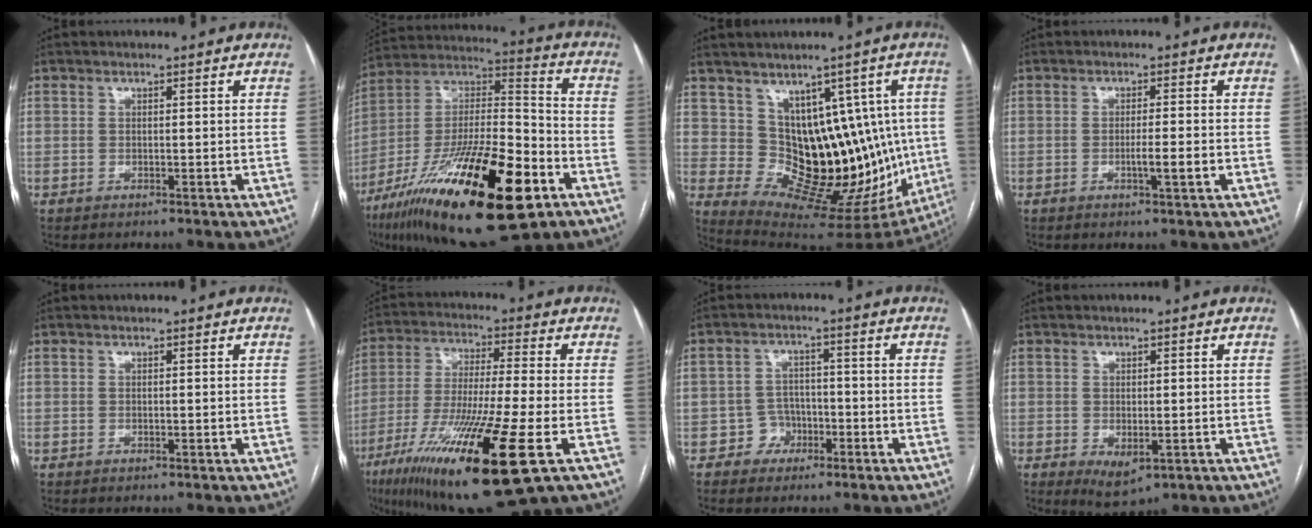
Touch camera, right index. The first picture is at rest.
{"total": 30.3, "force": [-14.8, 9.4, 24.8], "torque": [-0.431, -0.017, -0.240]}
{"total": 14.8, "force": [2.6, 9.1, 11.3], "torque": [-0.131, 0.026, 0.071]}
{"total": 3.2, "force": [-0.9, 0.0, 3.0], "torque": [-0.051, -0.004, -0.014]}
{"total": 0.0}
{"total": 20.8, "force": [-9.4, 1.3, 18.5], "torque": [-0.342, -0.049, -0.162]}
{"total": 3.8, "force": [-1.8, 3.3, 0.4], "torque": [0.003, 0.016, -0.031]}
{"total": 3.9, "force": [-1.2, 1.9, 3.1], "torque": [-0.047, -0.010, -0.003]}